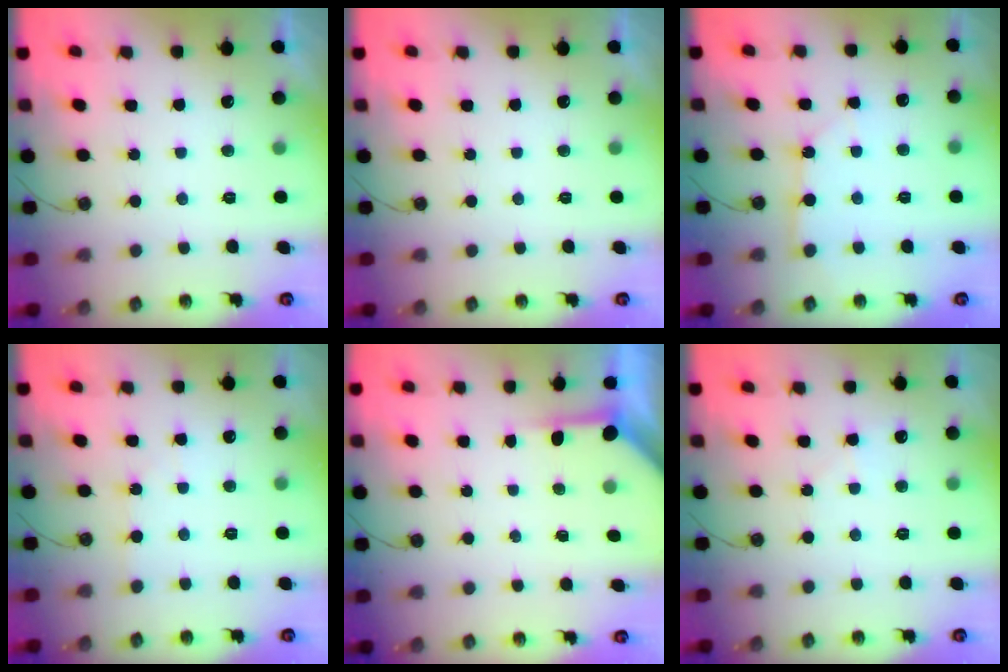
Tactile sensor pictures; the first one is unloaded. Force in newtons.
{"total": 0.0}
{"total": 3.5, "press": 3.4, "slide": 0.2}
{"total": 2.1, "press": 2.0, "slide": 0.3}
{"total": 3.7, "press": 3.7, "slide": 0.4}
{"total": 4.8, "press": 4.7, "slide": 0.6}